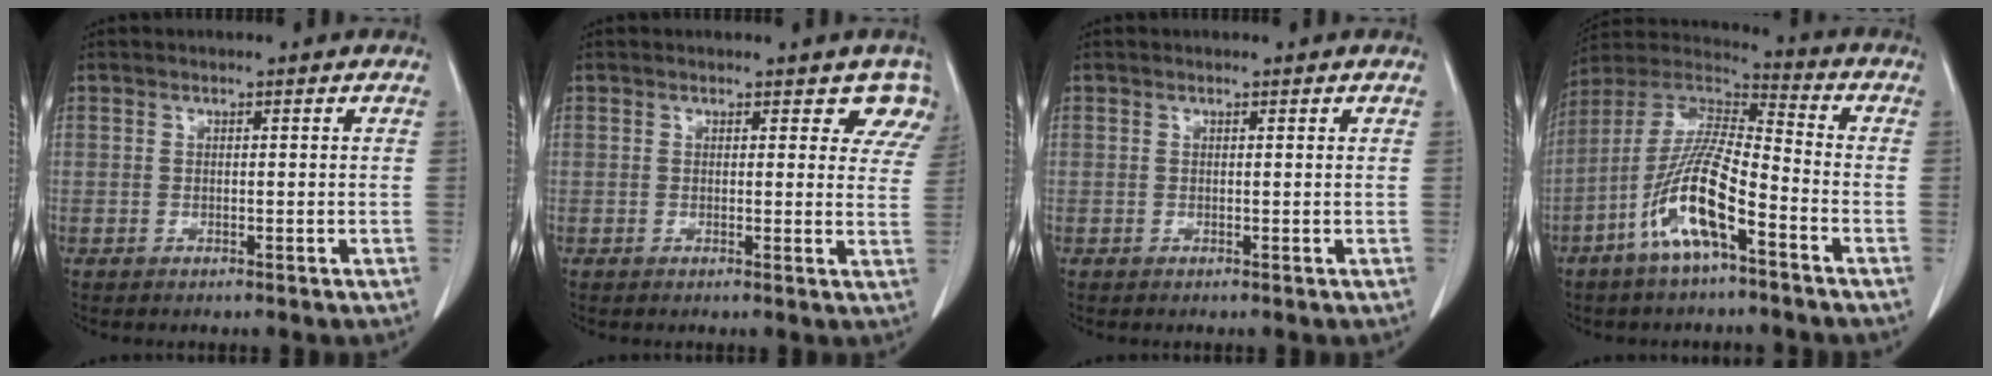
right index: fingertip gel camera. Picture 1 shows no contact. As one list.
[{"total": 5.3, "force": [4.3, 2.8, 1.6], "torque": [0.010, -0.007, 0.024]}, {"total": 0.0}, {"total": 13.6, "force": [-6.1, 2.5, 11.9], "torque": [-0.241, 0.002, -0.118]}]